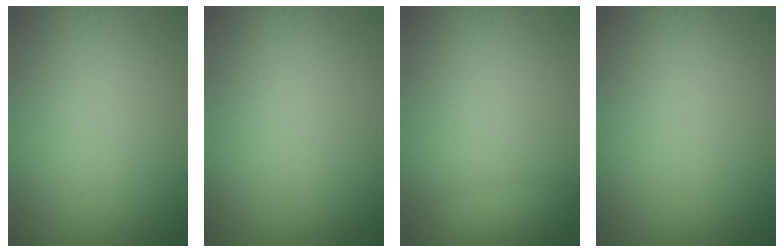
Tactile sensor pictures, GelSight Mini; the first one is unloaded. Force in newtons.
{"total": 0.0}
{"total": 1.7, "press": 1.6, "slide": 0.2}
{"total": 0.0}